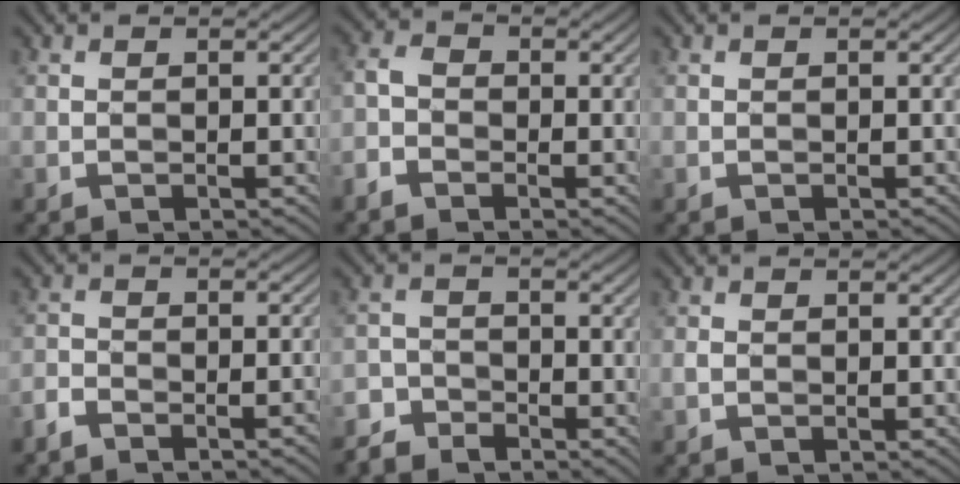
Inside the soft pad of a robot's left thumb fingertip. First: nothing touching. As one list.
[{"total": 2.9, "force": [-1.8, 1.8, 1.4], "torque": [-0.036, 0.003, -0.049]}, {"total": 0.0}, {"total": 4.1, "force": [-3.4, 1.0, 2.1], "torque": [-0.037, -0.002, -0.066]}, {"total": 3.7, "force": [-3.3, 1.5, 0.8], "torque": [-0.013, -0.001, -0.073]}, {"total": 0.6, "force": [-0.2, 0.4, 0.4], "torque": [-0.011, 0.000, -0.005]}]